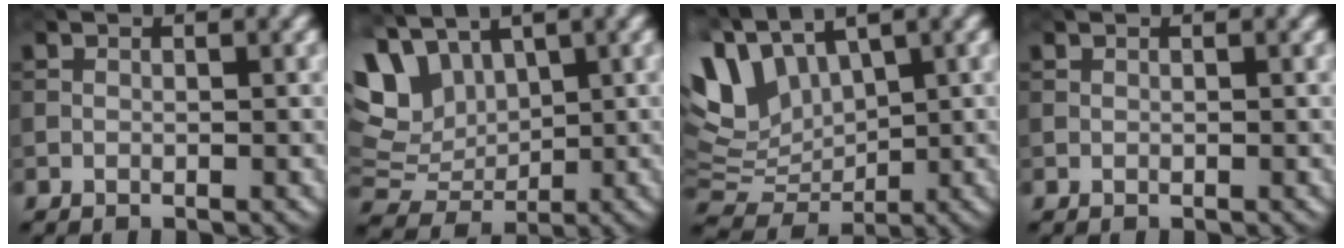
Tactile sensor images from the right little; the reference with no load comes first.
{"total": 6.8, "force": [3.2, 4.5, 4.0], "torque": [-0.080, 0.011, 0.059]}
{"total": 8.6, "force": [3.3, 5.2, 6.0], "torque": [-0.140, 0.014, 0.054]}
{"total": 0.0}